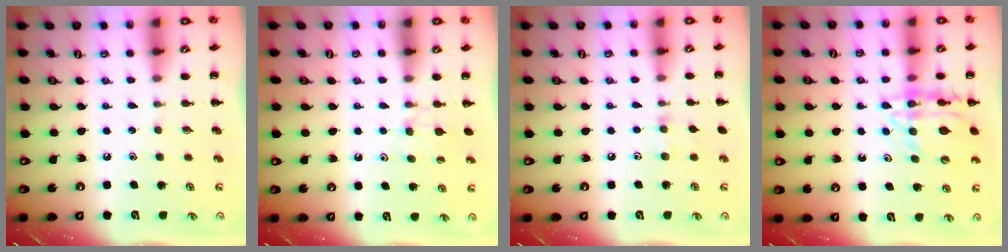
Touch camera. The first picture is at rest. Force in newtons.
{"total": 5.7, "press": 5.5, "slide": 1.7}
{"total": 5.6, "press": 5.4, "slide": 1.6}
{"total": 13.4, "press": 13.1, "slide": 2.9}